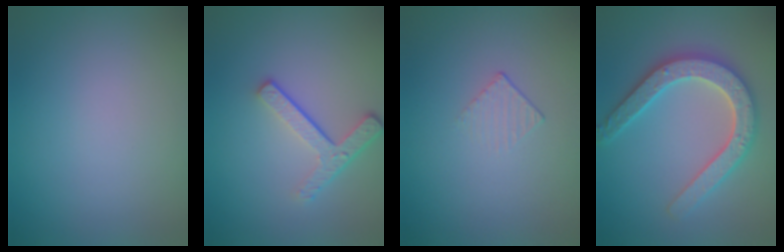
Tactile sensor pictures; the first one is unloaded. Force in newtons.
{"total": 3.6, "press": 2.7, "slide": 2.5}
{"total": 1.2, "press": 0.4, "slide": 1.2}
{"total": 5.3, "press": 5.2, "slide": 1.0}